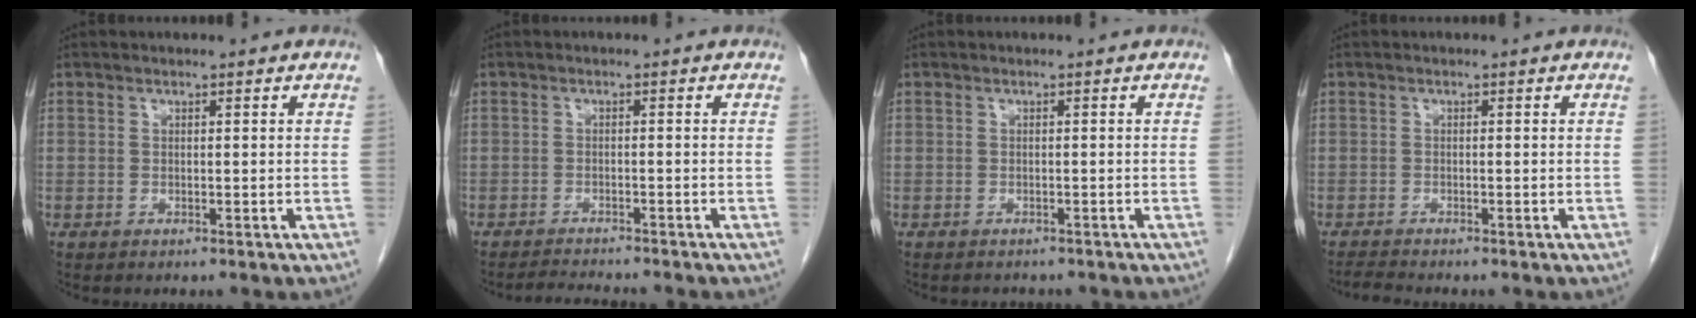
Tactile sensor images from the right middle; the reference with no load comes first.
{"total": 4.3, "force": [-4.2, -0.3, 1.2], "torque": [-0.019, -0.015, -0.064]}
{"total": 3.9, "force": [-3.5, 1.4, 1.1], "torque": [-0.018, -0.001, -0.038]}
{"total": 1.5, "force": [-1.4, -0.4, 0.2], "torque": [-0.013, -0.009, -0.028]}